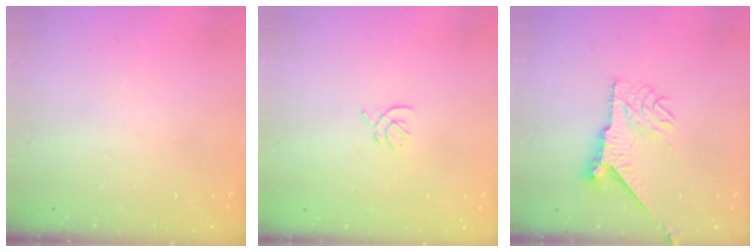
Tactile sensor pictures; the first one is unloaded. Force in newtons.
{"total": 2.0, "press": 1.9, "slide": 0.5}
{"total": 8.7, "press": 8.7, "slide": 0.3}